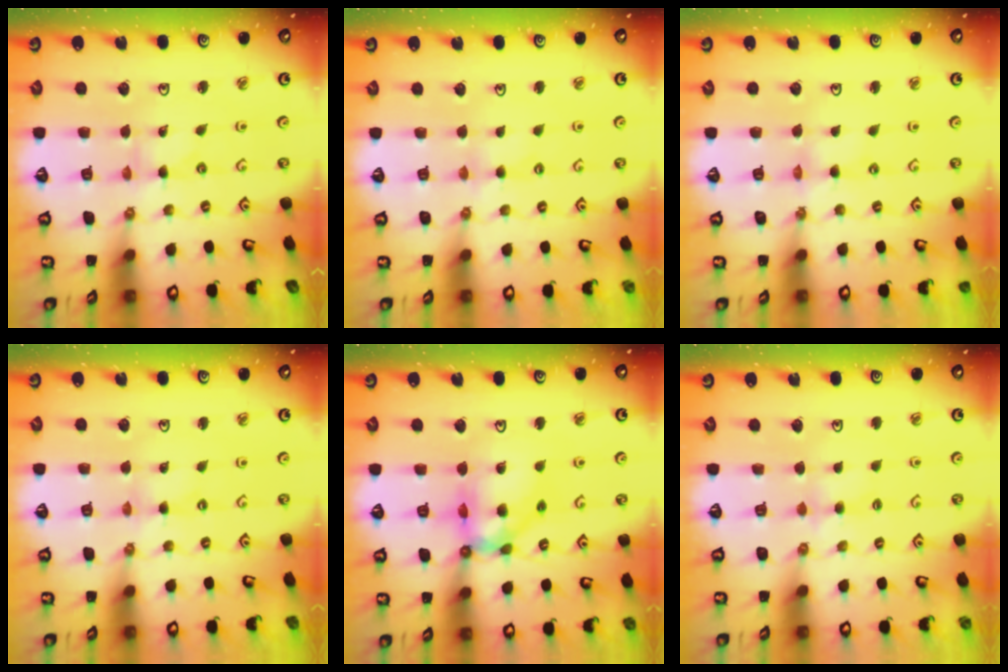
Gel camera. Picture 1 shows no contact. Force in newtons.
{"total": 1.8, "press": 1.8, "slide": 0.4}
{"total": 0.0}
{"total": 0.7, "press": 0.7, "slide": 0.2}
{"total": 12.2, "press": 12.1, "slide": 1.5}
{"total": 2.9, "press": 2.8, "slide": 0.3}